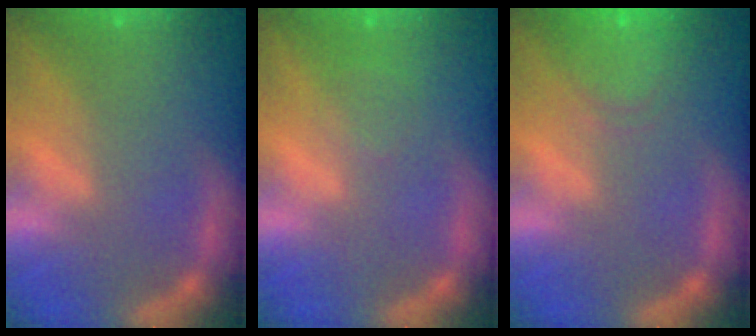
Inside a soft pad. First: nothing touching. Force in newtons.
{"total": 1.5}
{"total": 4.6}